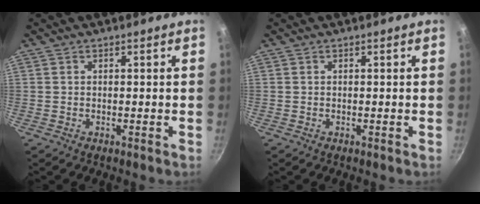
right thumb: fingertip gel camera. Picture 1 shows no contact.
{"total": 0.0}